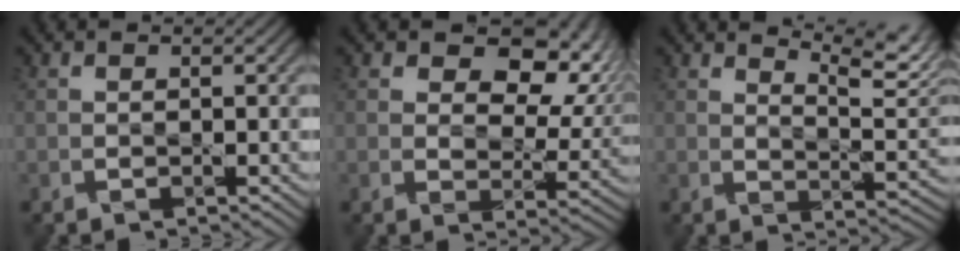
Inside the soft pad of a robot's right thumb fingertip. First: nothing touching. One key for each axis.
{"total": 9.1, "fx": 3.8, "fy": 5.7, "fz": 6.0, "tx": -0.084, "ty": 0.001, "tz": 0.052}
{"total": 7.0, "fx": 5.2, "fy": 1.4, "fz": 4.5, "tx": -0.082, "ty": 0.005, "tz": 0.076}